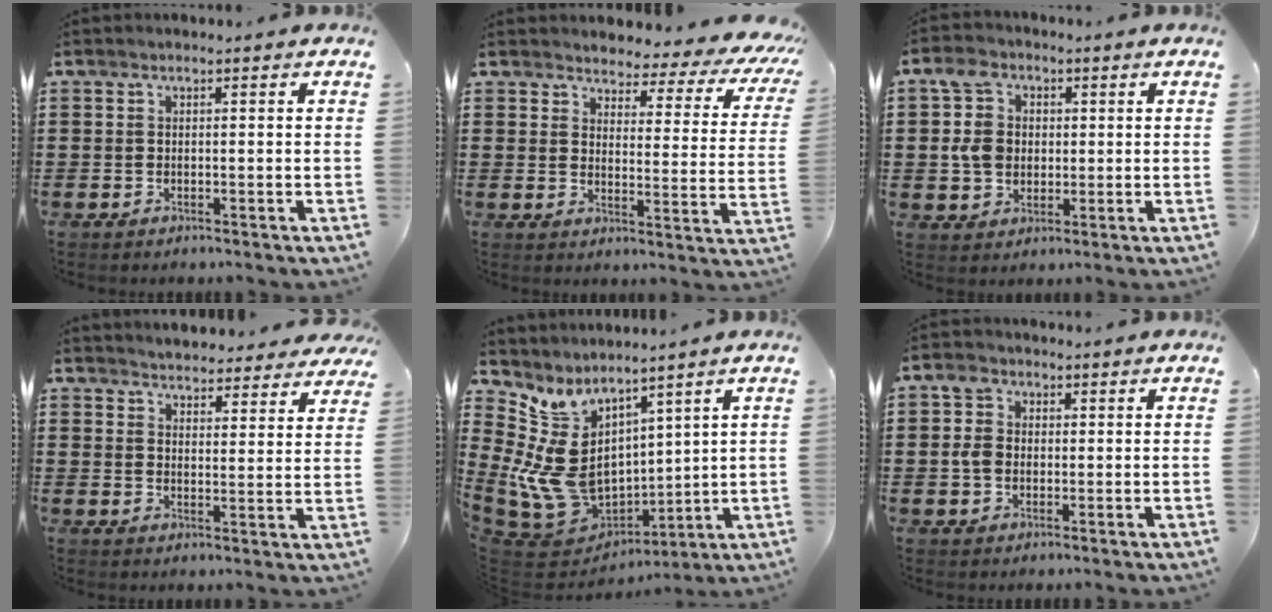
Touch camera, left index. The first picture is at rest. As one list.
[{"total": 3.2, "force": [3.0, 1.1, 0.7], "torque": [-0.028, -0.025, 0.043]}, {"total": 7.0, "force": [1.0, 5.9, 3.5], "torque": [-0.099, 0.015, 0.016]}, {"total": 3.9, "force": [3.9, 0.3, -0.1], "torque": [-0.017, -0.018, 0.070]}, {"total": 12.4, "force": [2.3, 9.5, 7.6], "torque": [-0.224, -0.036, 0.050]}, {"total": 4.0, "force": [0.4, 3.5, 1.9], "torque": [-0.055, 0.009, 0.003]}]